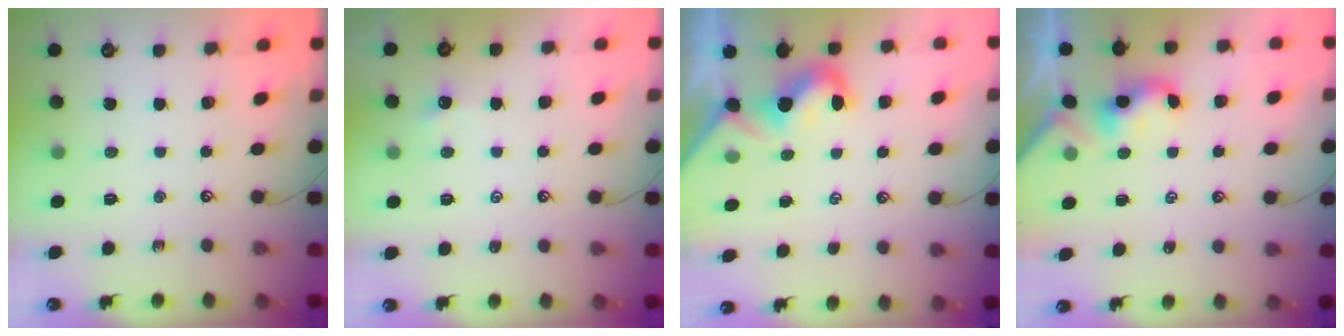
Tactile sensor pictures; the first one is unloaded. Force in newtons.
{"total": 0.5, "press": 0.4, "slide": 0.3}
{"total": 2.1, "press": 2.1, "slide": 0.6}
{"total": 2.0, "press": 2.0, "slide": 0.2}